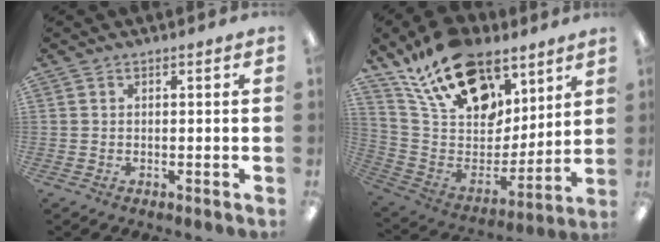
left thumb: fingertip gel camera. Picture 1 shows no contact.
{"total": 21.6, "force": [14.4, 11.8, 11.0], "torque": [-0.194, -0.080, 0.263]}